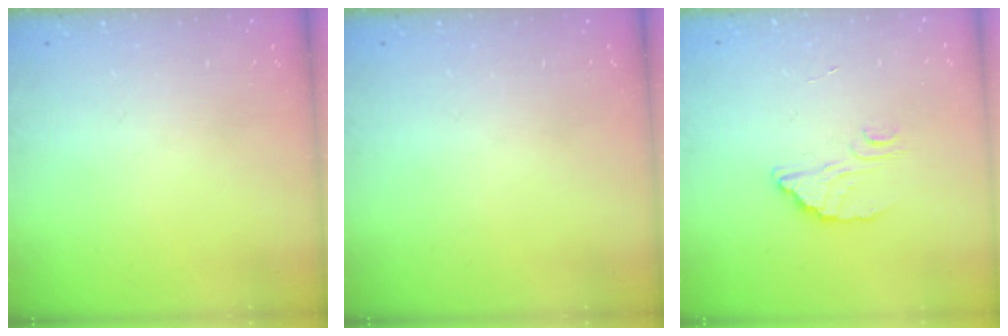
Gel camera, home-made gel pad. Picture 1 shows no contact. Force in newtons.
{"total": 0.0}
{"total": 2.4, "press": 2.4, "slide": 0.1}